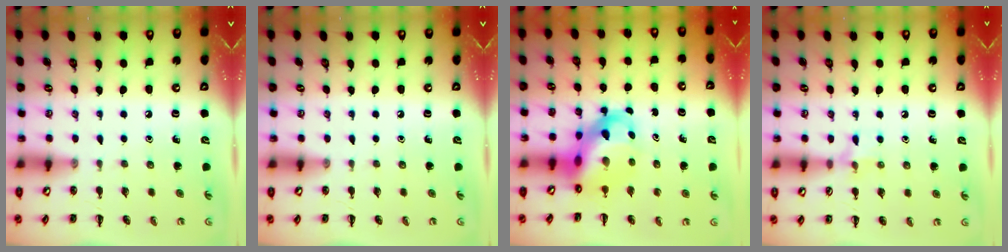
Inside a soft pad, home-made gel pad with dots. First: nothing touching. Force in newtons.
{"total": 0.0}
{"total": 10.5, "press": 10.1, "slide": 3.1}
{"total": 6.2, "press": 6.0, "slide": 1.2}